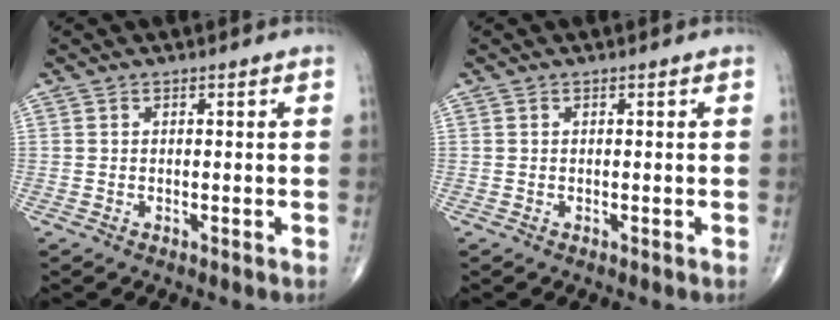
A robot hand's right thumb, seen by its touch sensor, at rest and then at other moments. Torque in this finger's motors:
{"motor_torque": [-0.04, 0.04, -0.01, 0.01, 0.00]}